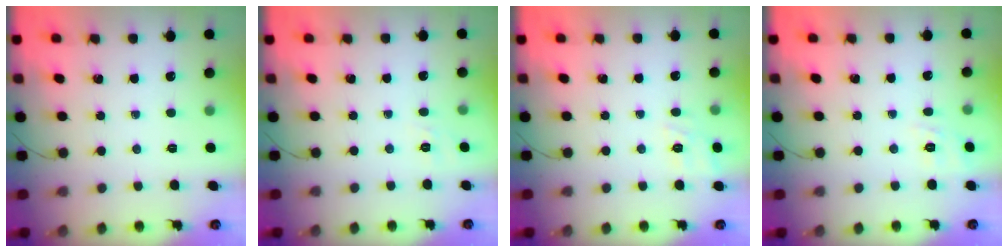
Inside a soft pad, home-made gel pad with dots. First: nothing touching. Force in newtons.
{"total": 2.2, "press": 1.6, "slide": 1.6}
{"total": 9.3, "press": 9.2, "slide": 1.4}
{"total": 1.9, "press": 0.5, "slide": 1.8}